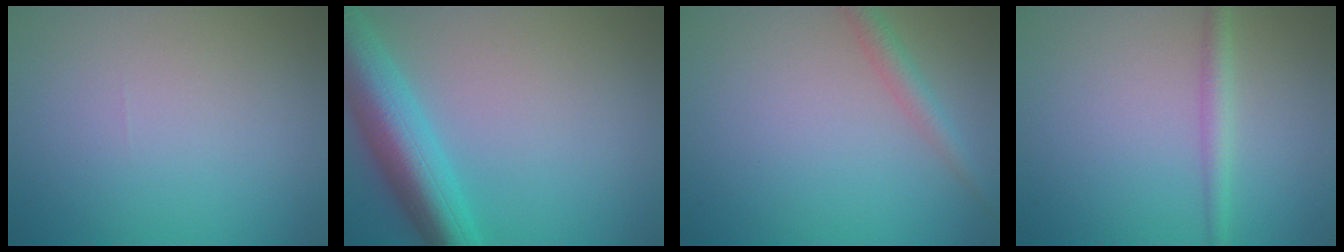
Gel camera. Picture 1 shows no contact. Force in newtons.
{"total": 8.0, "press": 8.0, "slide": 0.4}
{"total": 2.1, "press": 2.1, "slide": 0.0}
{"total": 2.0, "press": 2.0, "slide": 0.1}